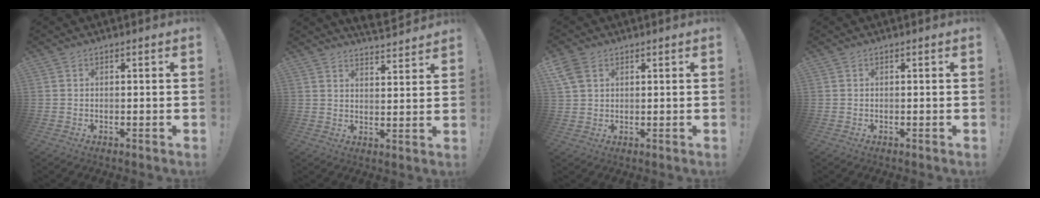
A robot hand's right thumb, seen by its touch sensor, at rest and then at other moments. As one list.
[{"total": 5.3, "force": [5.0, 0.9, 1.4], "torque": [-0.012, -0.045, 0.088]}, {"total": 5.6, "force": [2.8, 3.9, 2.9], "torque": [-0.062, -0.006, 0.058]}, {"total": 0.0}]